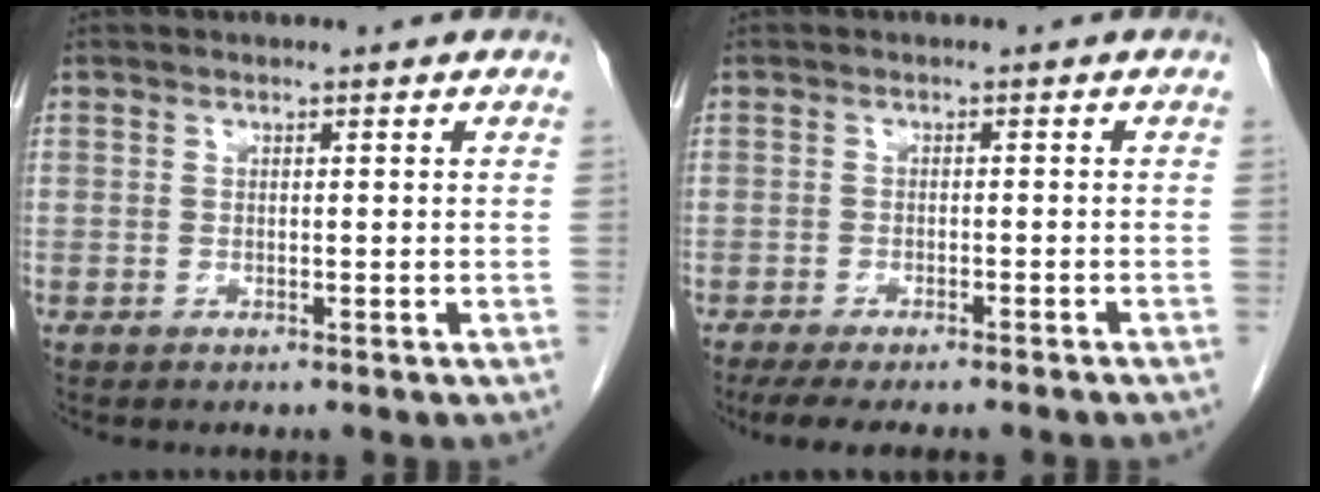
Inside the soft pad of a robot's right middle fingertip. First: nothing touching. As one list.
[{"total": 11.2, "force": [-9.6, 1.5, 5.7], "torque": [-0.071, -0.013, -0.126]}]